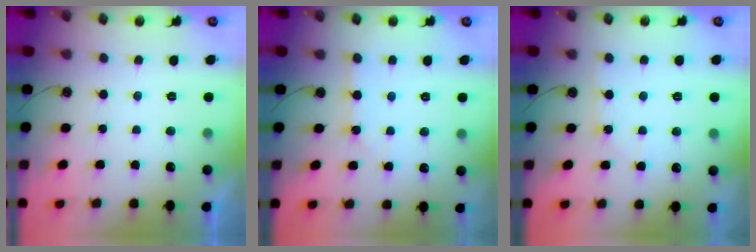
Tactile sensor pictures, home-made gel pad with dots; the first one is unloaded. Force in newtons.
{"total": 1.7, "press": 1.7, "slide": 0.1}
{"total": 3.7, "press": 3.7, "slide": 0.5}